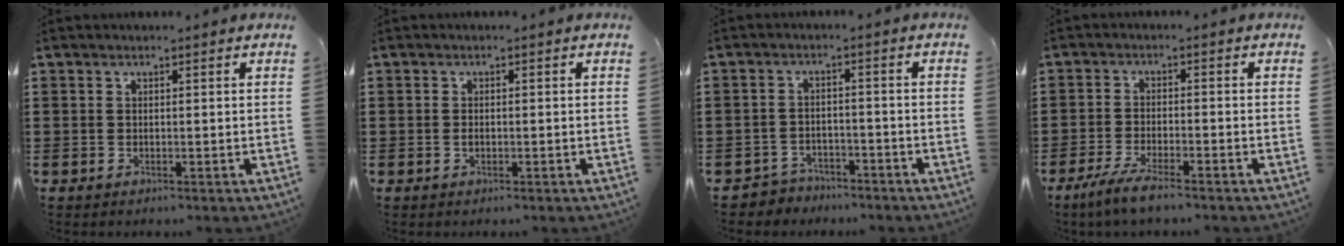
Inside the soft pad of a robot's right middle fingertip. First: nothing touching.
{"total": 0.8, "force": [-0.4, 0.3, 0.6], "torque": [-0.016, -0.006, -0.005]}
{"total": 3.2, "force": [-3.1, 0.7, -0.3], "torque": [-0.006, -0.001, -0.068]}
{"total": 4.5, "force": [-3.7, 0.2, 2.5], "torque": [-0.064, -0.013, -0.074]}